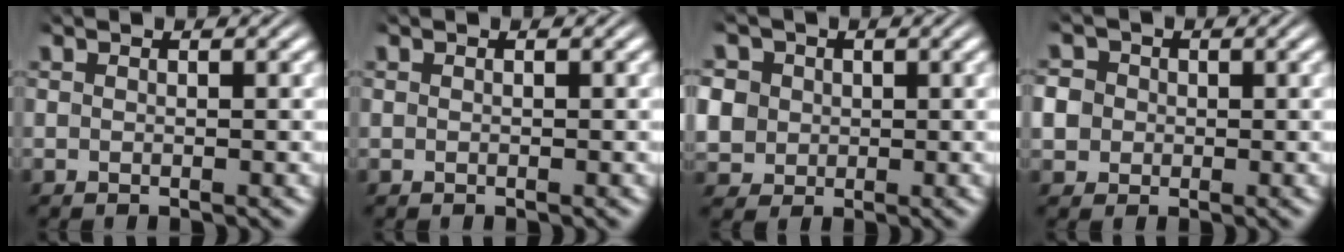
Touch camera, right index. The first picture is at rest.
{"total": 0.0}
{"total": 6.5, "force": [0.5, 5.9, 2.7], "torque": [-0.074, -0.019, 0.013]}
{"total": 4.2, "force": [0.0, 3.9, 1.6], "torque": [-0.047, -0.011, 0.001]}